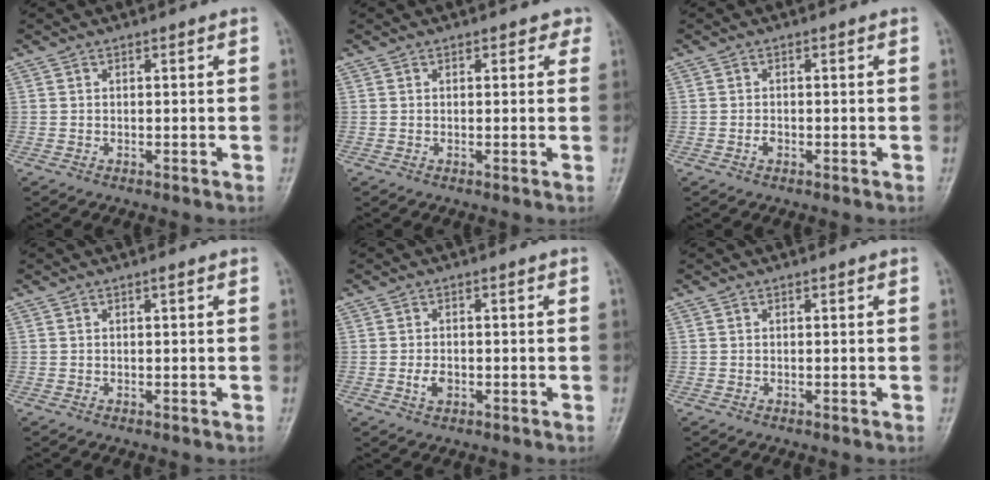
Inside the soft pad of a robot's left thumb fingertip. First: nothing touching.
{"total": 1.9, "force": [1.1, 1.3, 0.8], "torque": [0.013, 0.000, 0.005]}
{"total": 1.1, "force": [-0.5, 0.8, 0.7], "torque": [-0.010, 0.001, -0.011]}
{"total": 0.7, "force": [0.4, 0.2, 0.6], "torque": [-0.009, 0.001, 0.002]}
{"total": 2.5, "force": [-0.7, 1.6, 1.7], "torque": [-0.029, 0.001, -0.013]}
{"total": 0.0}